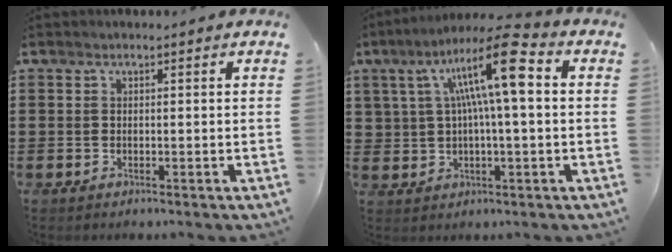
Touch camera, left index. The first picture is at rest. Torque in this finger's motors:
{"motor_torque": [0.89, -0.33, 1.06, 0.21]}